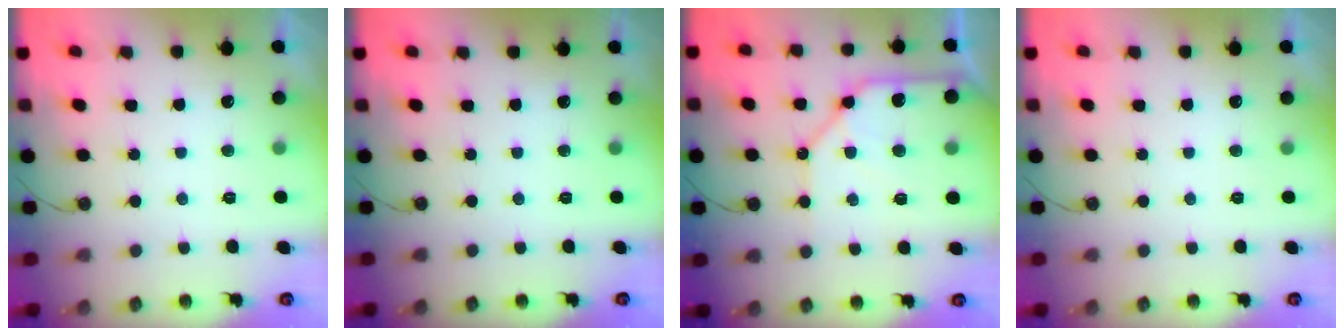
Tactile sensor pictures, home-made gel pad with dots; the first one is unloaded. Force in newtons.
{"total": 0.0}
{"total": 12.8, "press": 12.8, "slide": 1.5}
{"total": 0.0}